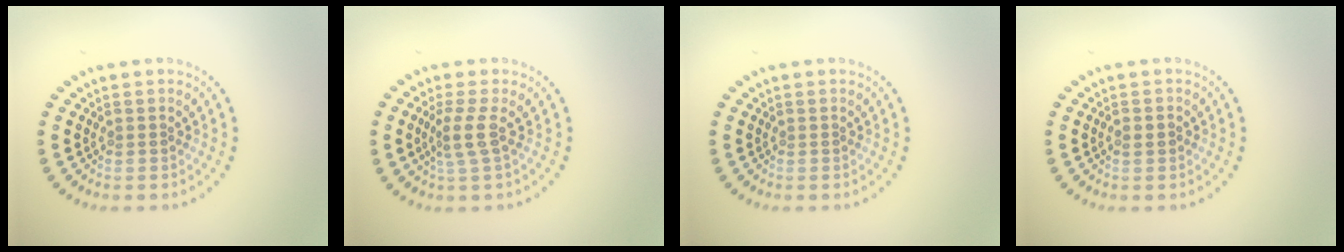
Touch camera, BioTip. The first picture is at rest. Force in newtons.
{"total": 2.1, "press": 1.6, "slide": 1.4}
{"total": 0.0}
{"total": 1.1, "press": 1.0, "slide": 0.5}